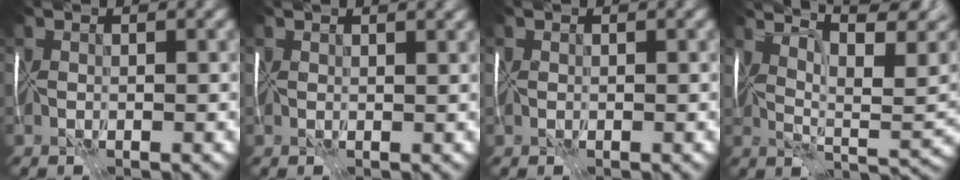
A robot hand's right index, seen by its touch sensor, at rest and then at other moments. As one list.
[{"total": 2.9, "force": [2.2, 1.1, 1.5], "torque": [-0.014, 0.014, 0.022]}, {"total": 0.8, "force": [0.1, 0.8, 0.2], "torque": [-0.003, 0.003, 0.002]}, {"total": 10.8, "force": [6.5, 2.9, 8.1], "torque": [-0.125, 0.027, 0.101]}]